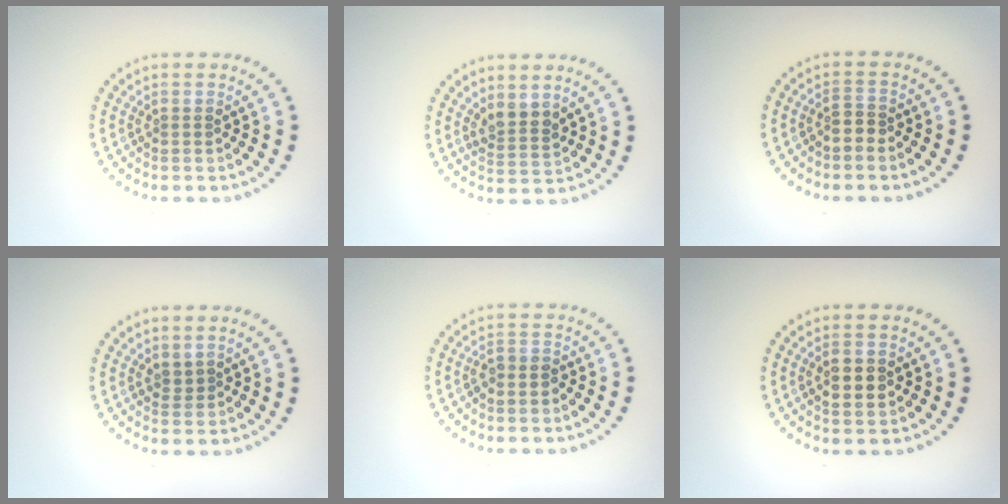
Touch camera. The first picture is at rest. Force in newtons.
{"total": 2.2, "press": 1.8, "slide": 1.3}
{"total": 1.6, "press": 1.2, "slide": 1.0}
{"total": 0.6, "press": 0.4, "slide": 0.5}
{"total": 1.5, "press": 1.3, "slide": 0.7}
{"total": 2.1, "press": 2.0, "slide": 0.2}